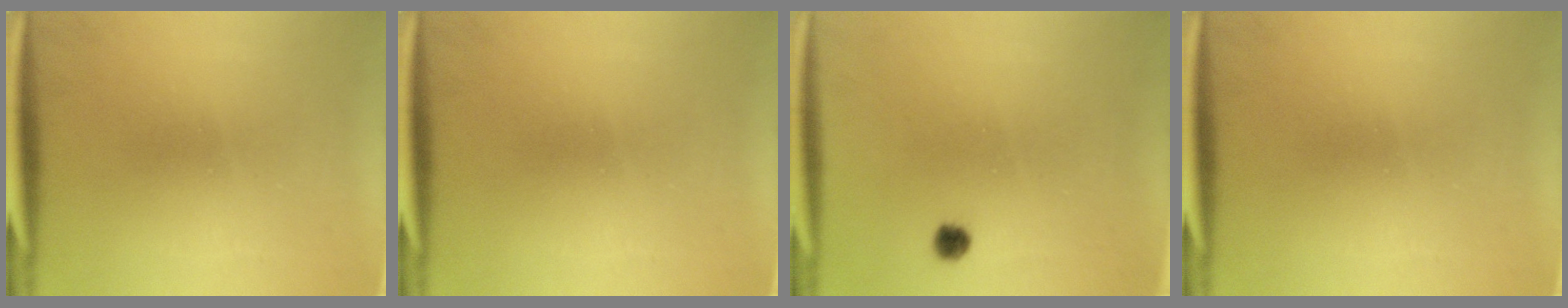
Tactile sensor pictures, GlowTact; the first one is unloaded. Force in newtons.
{"total": 0.0}
{"total": 1.8}
{"total": 0.0}